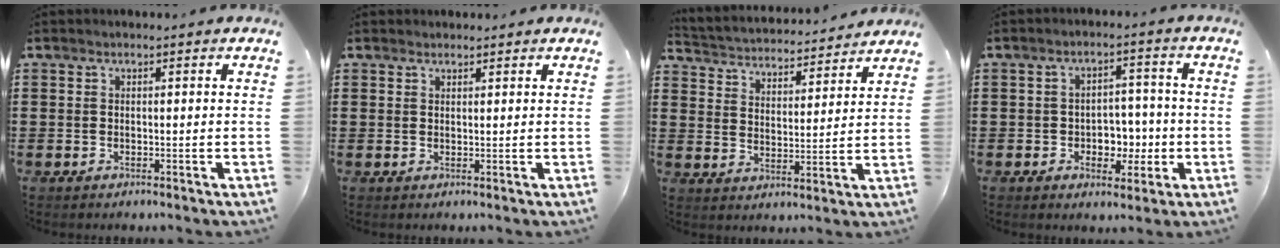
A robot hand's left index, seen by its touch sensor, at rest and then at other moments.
{"total": 1.1, "force": [1.1, 0.3, 0.1], "torque": [-0.003, 0.002, 0.021]}
{"total": 3.5, "force": [3.4, 0.2, -0.2], "torque": [-0.019, -0.031, 0.053]}
{"total": 5.1, "force": [-1.1, 4.0, 3.0], "torque": [-0.048, 0.006, -0.026]}